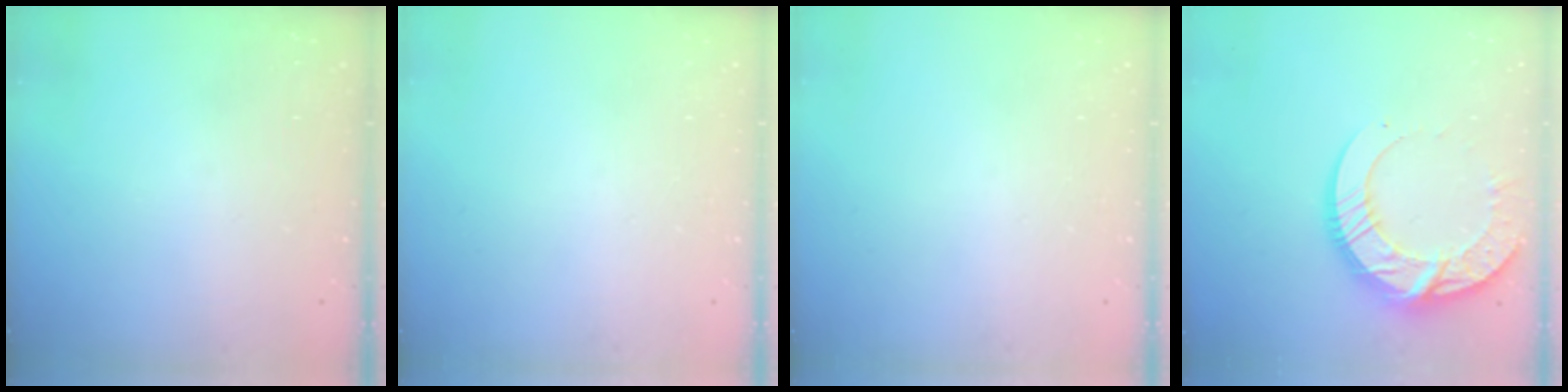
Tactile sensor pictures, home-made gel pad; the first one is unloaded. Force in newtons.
{"total": 0.0}
{"total": 0.0}
{"total": 17.2, "press": 17.1, "slide": 1.6}